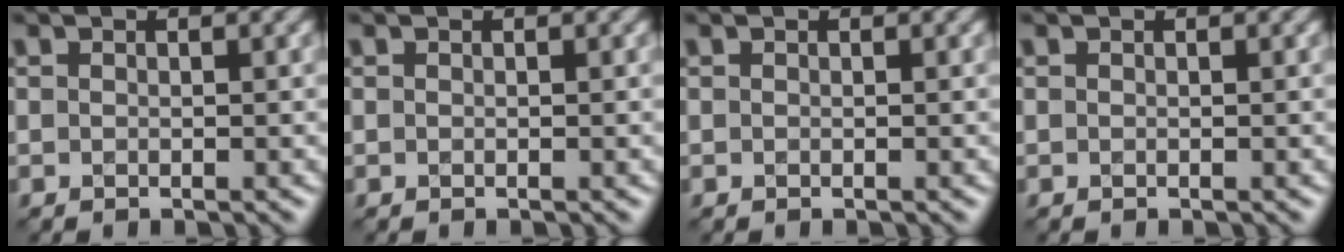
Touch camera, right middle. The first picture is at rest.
{"total": 0.0}
{"total": 0.0}
{"total": 0.0}